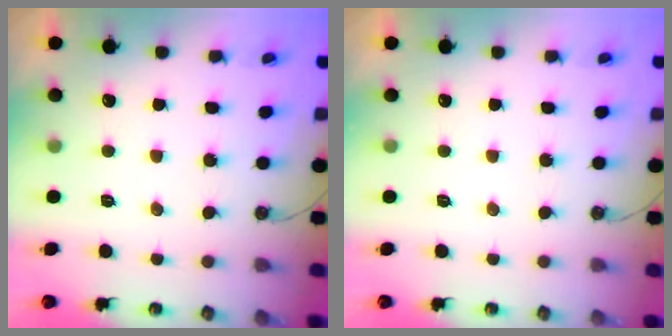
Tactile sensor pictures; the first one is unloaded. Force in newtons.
{"total": 0.0}